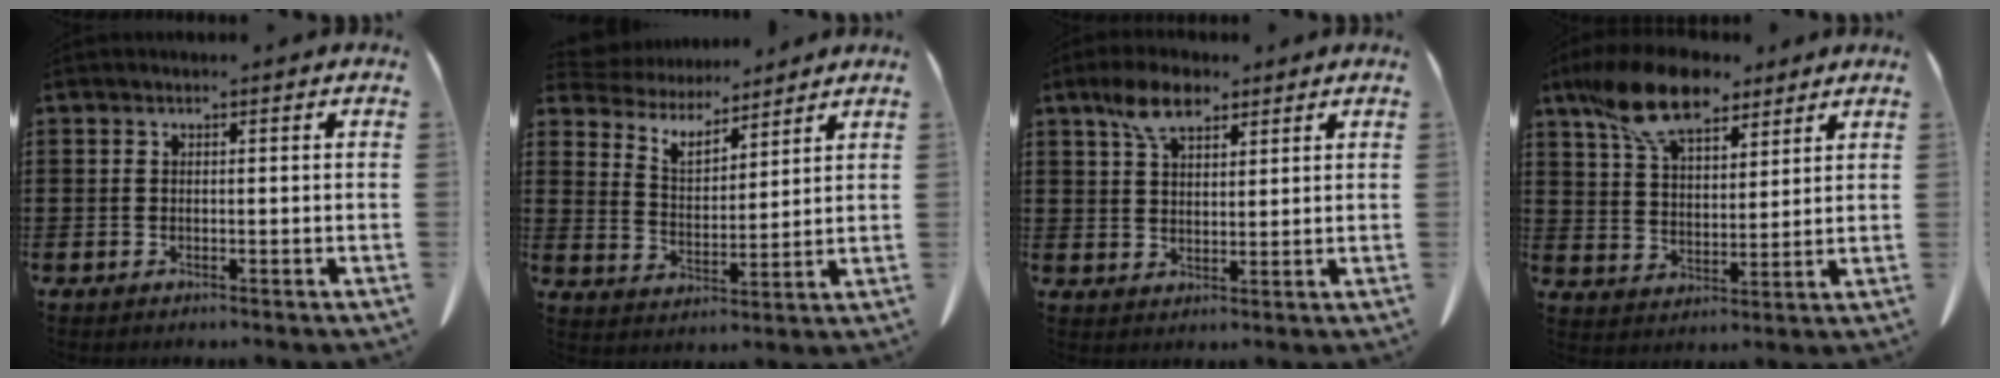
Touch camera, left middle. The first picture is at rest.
{"total": 5.4, "force": [5.0, 1.7, 1.1], "torque": [-0.048, -0.026, 0.087]}
{"total": 6.6, "force": [4.3, 3.0, 4.0], "torque": [-0.092, 0.008, 0.079]}
{"total": 12.3, "force": [8.9, 4.7, 7.0], "torque": [-0.160, -0.010, 0.168]}